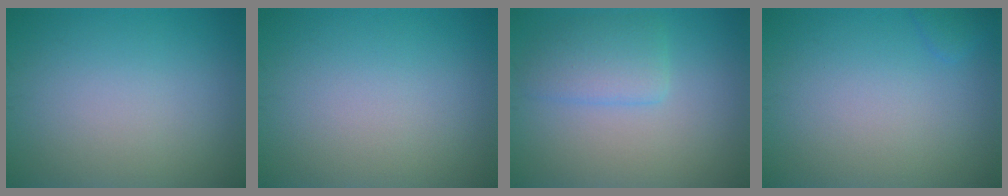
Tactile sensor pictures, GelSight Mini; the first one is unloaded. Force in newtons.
{"total": 0.0}
{"total": 2.9, "press": 2.8, "slide": 0.3}
{"total": 0.8, "press": 0.8, "slide": 0.1}